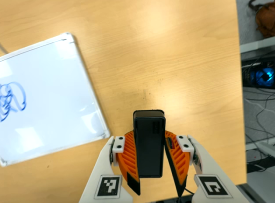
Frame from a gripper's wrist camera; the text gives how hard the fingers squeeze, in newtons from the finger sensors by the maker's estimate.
{"total": 8.1, "left": 7.6, "right": 8.6}